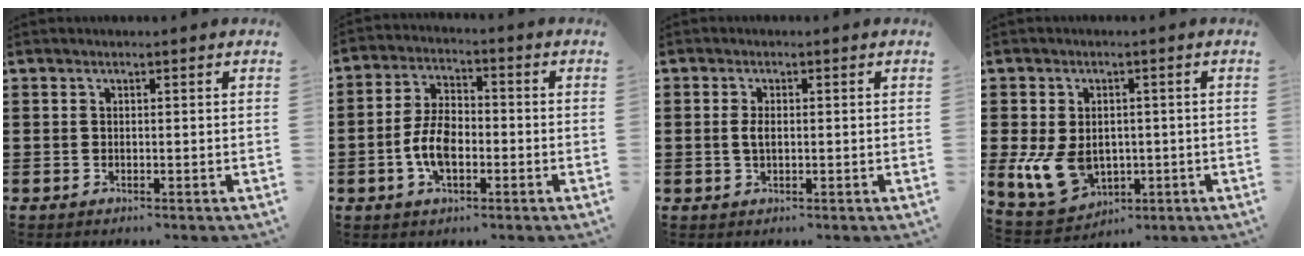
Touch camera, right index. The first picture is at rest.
{"total": 7.0, "force": [-1.8, 3.7, 5.7], "torque": [-0.133, 0.002, -0.041]}
{"total": 2.1, "force": [-0.1, 1.0, 1.8], "torque": [-0.043, 0.000, -0.005]}
{"total": 8.5, "force": [-1.5, 6.4, 5.5], "torque": [-0.133, 0.004, -0.028]}